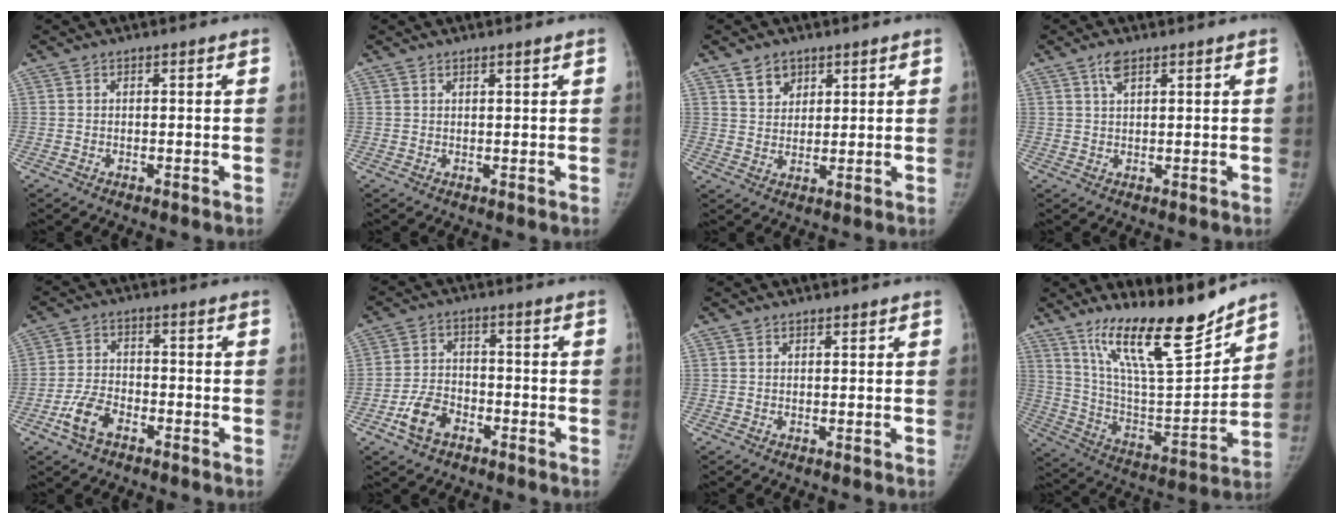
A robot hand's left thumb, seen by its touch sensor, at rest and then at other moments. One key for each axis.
{"total": 0.8, "fx": 0.7, "fy": 0.0, "fz": 0.4, "tx": -0.007, "ty": -0.006, "tz": 0.014}
{"total": 4.6, "fx": 3.0, "fy": 3.2, "fz": 1.5, "tx": -0.005, "ty": -0.022, "tz": 0.059}
{"total": 2.7, "fx": 1.7, "fy": 1.0, "fz": 1.8, "tx": -0.036, "ty": 0.000, "tz": 0.036}
{"total": 6.5, "fx": -3.6, "fy": 3.5, "fz": 4.1, "tx": -0.083, "ty": 0.019, "tz": -0.068}
{"total": 7.0, "fx": -3.7, "fy": 4.4, "fz": 3.9, "tx": -0.072, "ty": 0.022, "tz": -0.066}
{"total": 0.7, "fx": 0.6, "fy": 0.3, "fz": 0.1, "tx": -0.001, "ty": -0.005, "tz": 0.010}
{"total": 21.0, "fx": 16.1, "fy": 4.2, "fz": 12.9, "tx": -0.179, "ty": -0.100, "tz": 0.282}